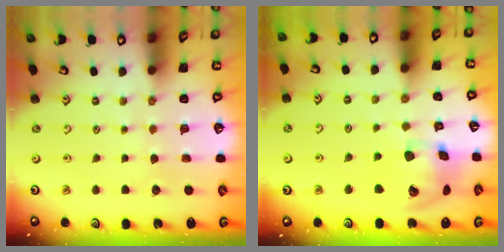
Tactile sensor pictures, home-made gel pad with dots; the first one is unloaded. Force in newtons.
{"total": 16.4, "press": 16.3, "slide": 2.4}